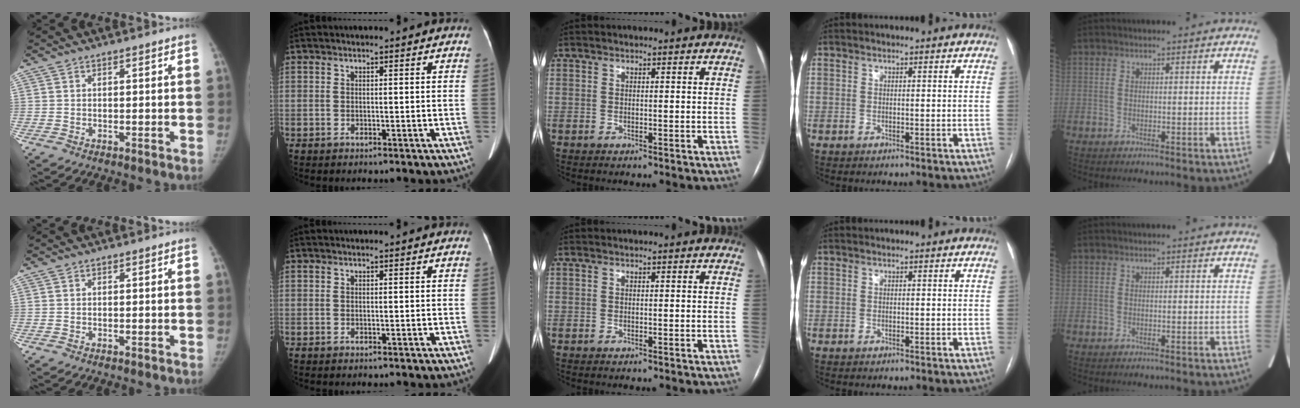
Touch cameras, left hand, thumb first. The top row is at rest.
{}